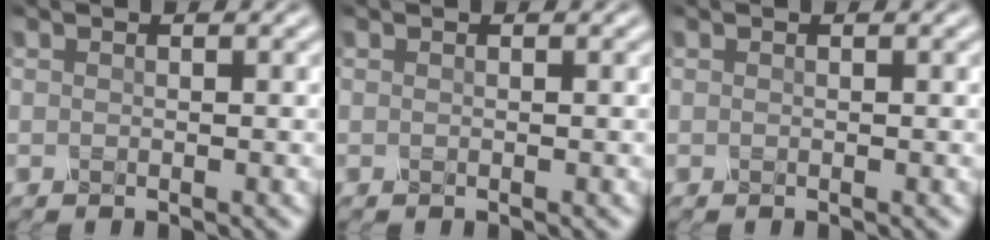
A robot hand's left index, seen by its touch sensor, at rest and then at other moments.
{"total": 0.0}
{"total": 0.0}